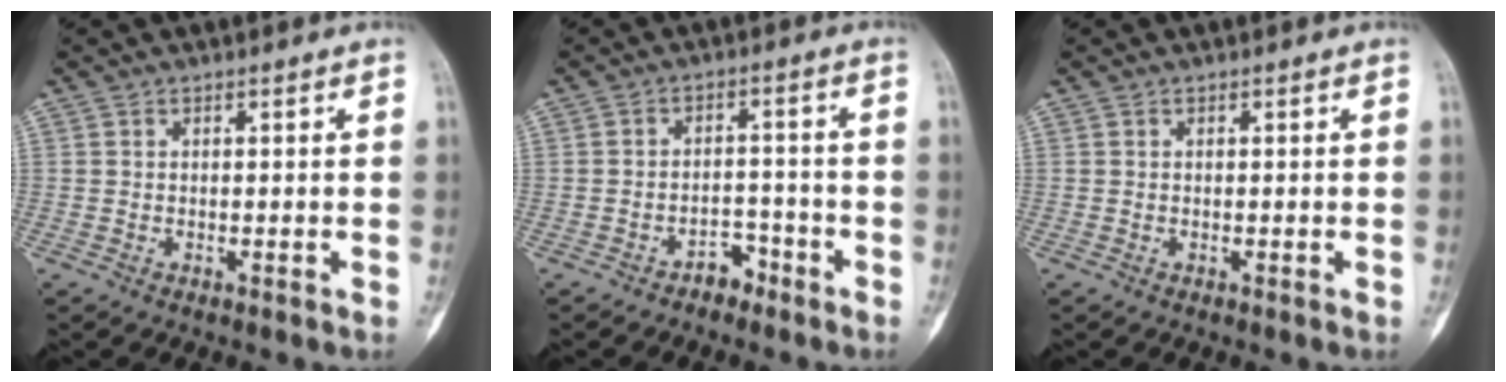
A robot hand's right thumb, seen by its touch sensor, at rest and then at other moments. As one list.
[{"total": 3.7, "force": [-2.8, 2.2, 1.2], "torque": [-0.002, 0.028, -0.042]}, {"total": 0.0}]